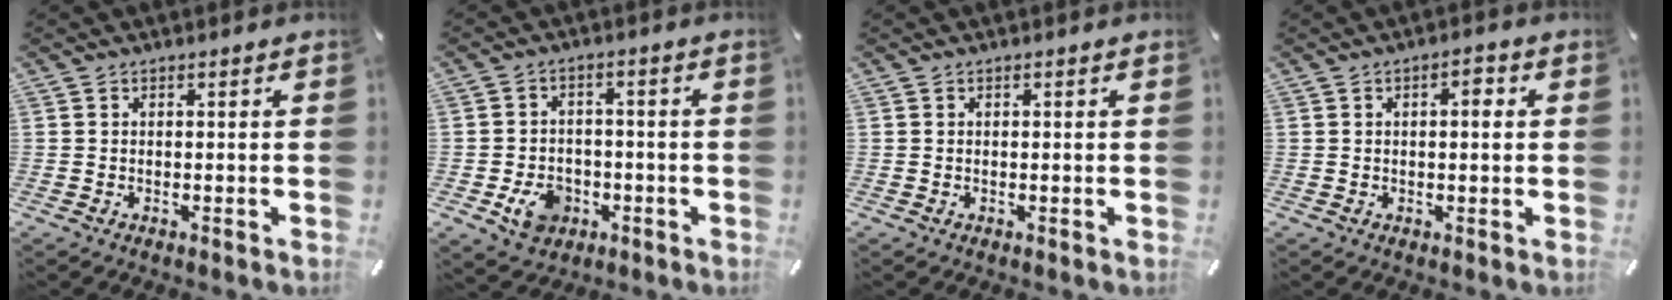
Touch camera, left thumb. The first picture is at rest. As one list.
[{"total": 7.8, "force": [-2.7, 6.4, 3.5], "torque": [-0.068, 0.011, -0.050]}, {"total": 0.0}, {"total": 3.3, "force": [0.6, 1.7, 2.8], "torque": [-0.042, 0.003, 0.004]}]